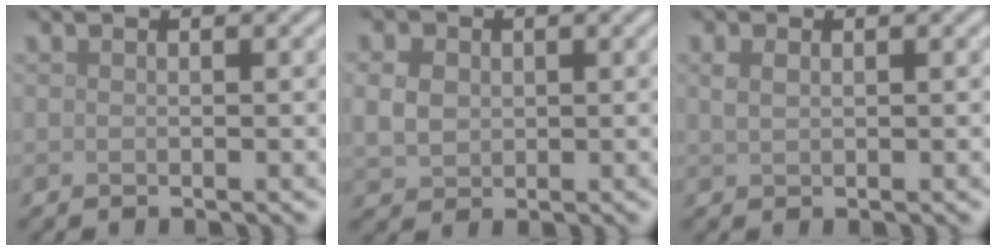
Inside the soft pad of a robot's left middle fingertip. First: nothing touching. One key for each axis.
{"total": 3.2, "fx": 0.5, "fy": 2.6, "fz": 1.7, "tx": -0.043, "ty": 0.005, "tz": 0.006}
{"total": 1.2, "fx": 0.5, "fy": 0.8, "fz": 0.8, "tx": -0.021, "ty": 0.001, "tz": 0.012}